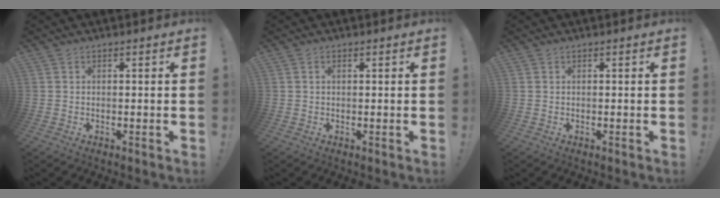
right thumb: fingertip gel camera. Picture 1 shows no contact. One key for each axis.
{"total": 0.5, "fx": 0.2, "fy": 0.3, "fz": 0.4, "tx": -0.003, "ty": -0.002, "tz": 0.003}
{"total": 0.0}